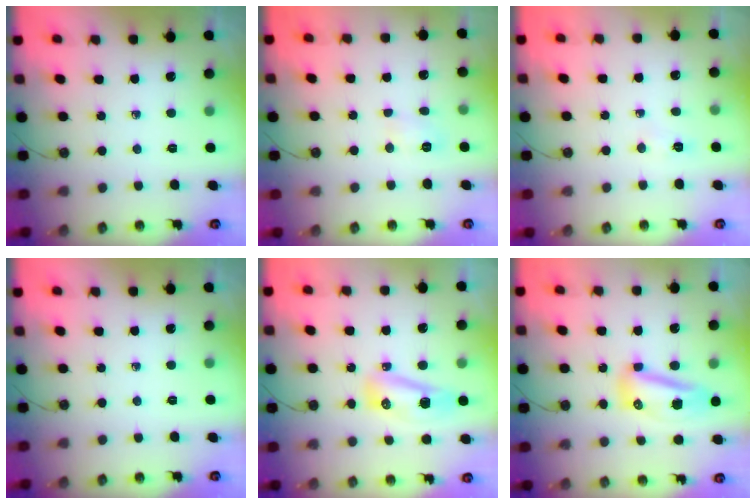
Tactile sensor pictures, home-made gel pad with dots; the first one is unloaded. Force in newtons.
{"total": 4.8, "press": 4.8, "slide": 0.5}
{"total": 4.8, "press": 3.0, "slide": 3.7}
{"total": 0.0}
{"total": 8.6, "press": 8.4, "slide": 1.9}
{"total": 9.1, "press": 9.0, "slide": 1.1}